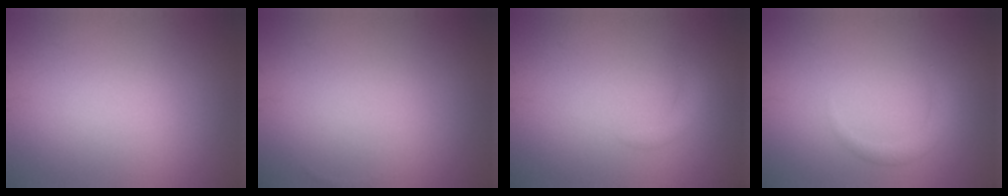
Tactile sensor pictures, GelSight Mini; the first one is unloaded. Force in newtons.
{"total": 0.0}
{"total": 1.2, "press": 1.2, "slide": 0.1}
{"total": 1.6, "press": 1.6, "slide": 0.1}